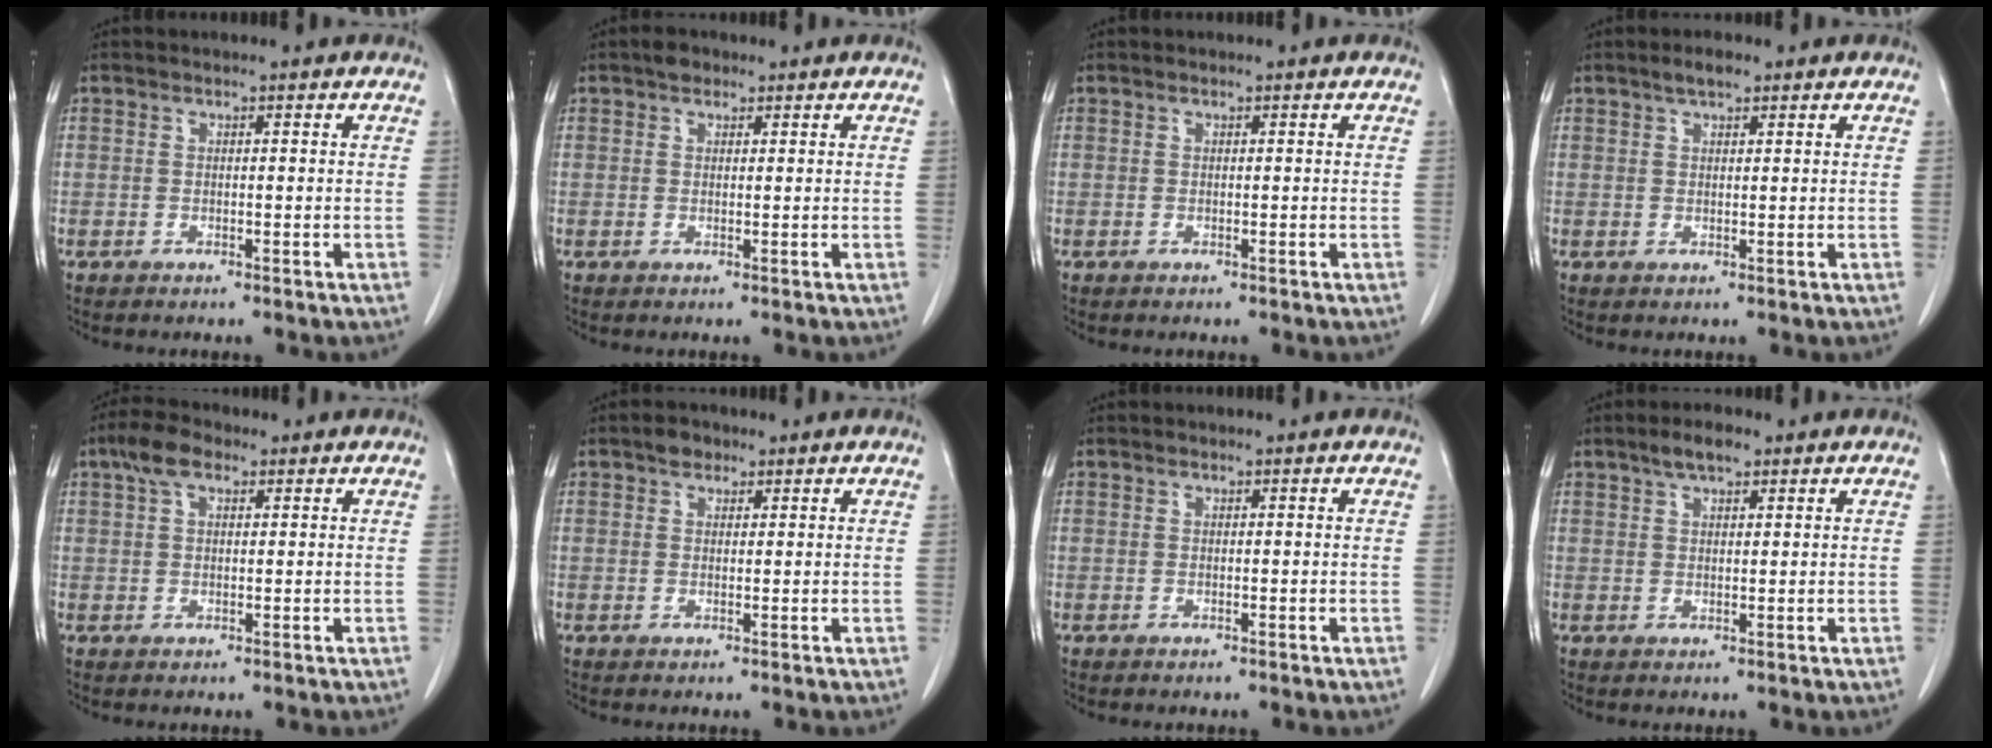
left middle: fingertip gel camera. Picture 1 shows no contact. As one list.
[{"total": 1.6, "force": [1.1, 0.9, 0.6], "torque": [-0.012, 0.006, 0.016]}, {"total": 0.0}, {"total": 2.2, "force": [1.6, 0.7, 1.3], "torque": [-0.027, 0.006, 0.028]}, {"total": 4.4, "force": [2.4, 2.1, 3.1], "torque": [-0.066, 0.019, 0.045]}, {"total": 1.9, "force": [1.2, 1.2, 0.6], "torque": [-0.011, 0.004, 0.019]}, {"total": 0.0}, {"total": 3.4, "force": [2.3, 1.1, 2.1], "torque": [-0.043, 0.007, 0.042]}]